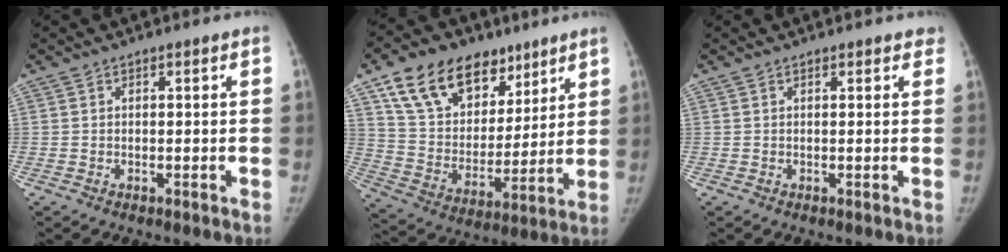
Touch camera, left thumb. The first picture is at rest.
{"total": 21.0, "force": [12.7, 13.4, 10.0], "torque": [-0.131, -0.032, 0.226]}
{"total": 1.3, "force": [1.0, 0.7, 0.4], "torque": [0.009, -0.002, 0.002]}